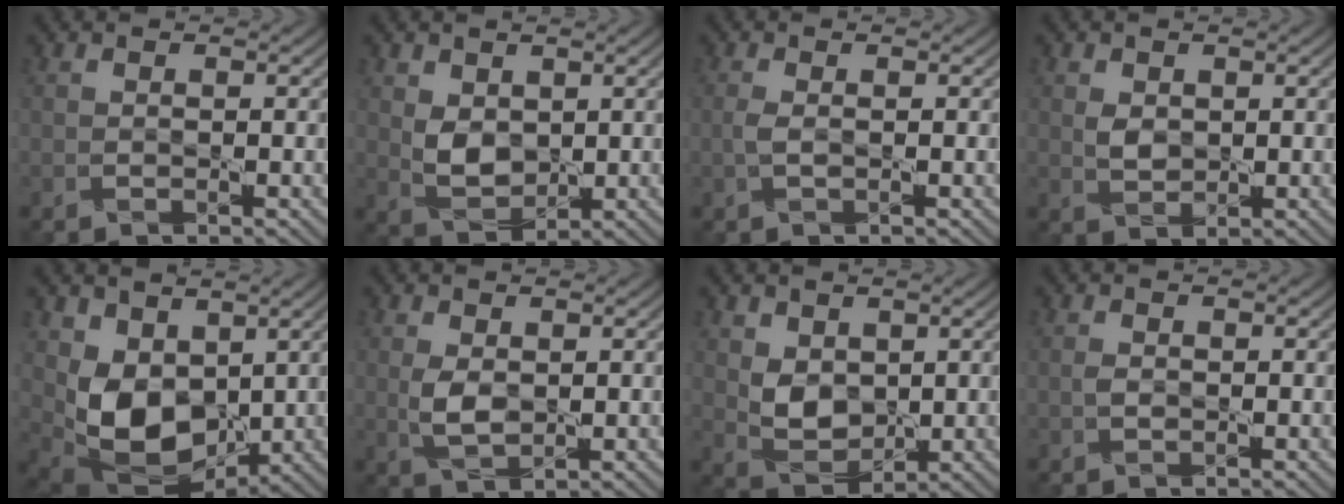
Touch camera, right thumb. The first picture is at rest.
{"total": 4.4, "force": [1.2, 3.1, 2.8], "torque": [-0.067, -0.006, 0.028]}
{"total": 1.4, "force": [-0.1, 0.5, 1.3], "torque": [-0.035, 0.002, -0.003]}
{"total": 2.2, "force": [0.6, 1.6, 1.4], "torque": [-0.035, -0.002, 0.013]}
{"total": 9.3, "force": [1.6, 6.6, 6.4], "torque": [-0.149, -0.025, 0.034]}
{"total": 3.3, "force": [0.4, 1.9, 2.6], "torque": [-0.062, -0.004, 0.012]}
{"total": 4.8, "force": [1.4, 3.5, 2.9], "torque": [-0.069, -0.009, 0.034]}
{"total": 0.9, "force": [-0.1, 0.6, 0.7], "torque": [-0.016, -0.001, -0.003]}